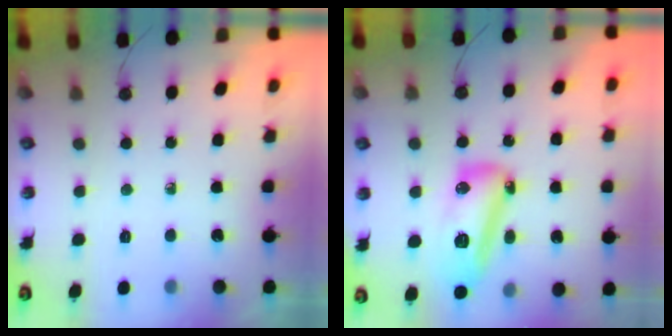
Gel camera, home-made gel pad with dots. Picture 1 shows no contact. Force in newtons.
{"total": 13.8, "press": 13.7, "slide": 1.4}